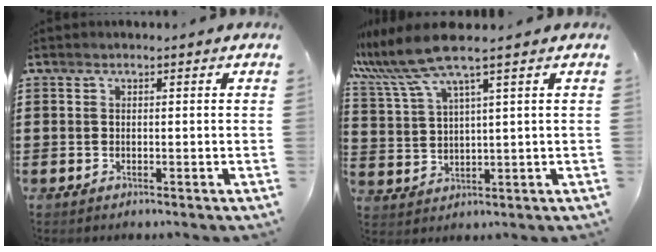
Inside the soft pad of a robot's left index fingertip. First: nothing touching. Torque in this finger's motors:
{"motor_torque": [2.14, 0.00, 0.72, 0.21]}